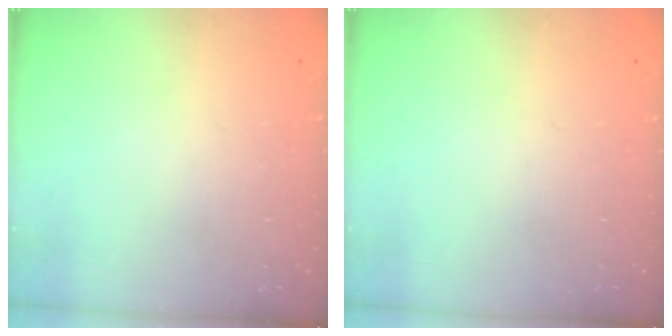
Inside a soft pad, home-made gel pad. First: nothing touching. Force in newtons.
{"total": 0.0}